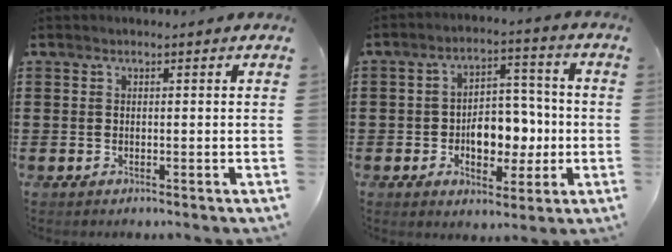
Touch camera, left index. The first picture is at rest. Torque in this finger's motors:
{"motor_torque": [1.33, 0.20, 0.32, 0.11]}